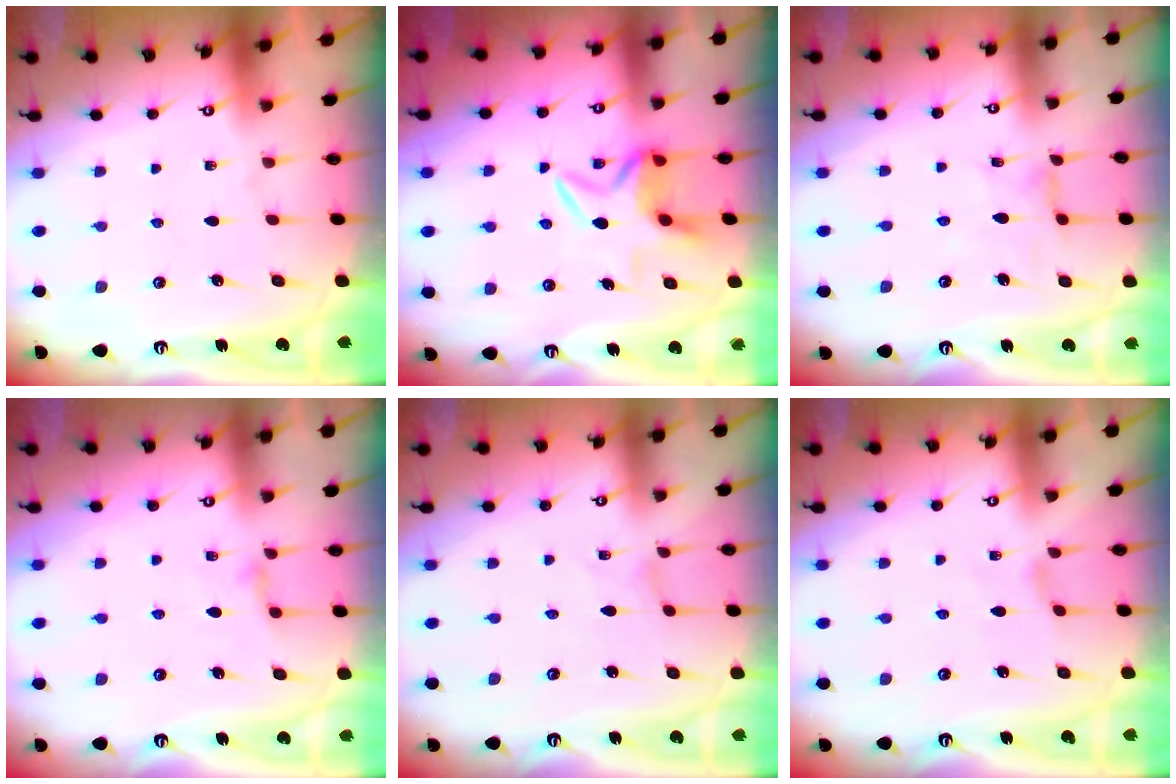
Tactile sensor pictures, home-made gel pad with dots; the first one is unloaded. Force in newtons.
{"total": 6.6, "press": 6.4, "slide": 1.3}
{"total": 2.3, "press": 2.3, "slide": 0.4}
{"total": 2.3, "press": 2.3, "slide": 0.4}
{"total": 0.0}
{"total": 0.8, "press": 0.7, "slide": 0.4}